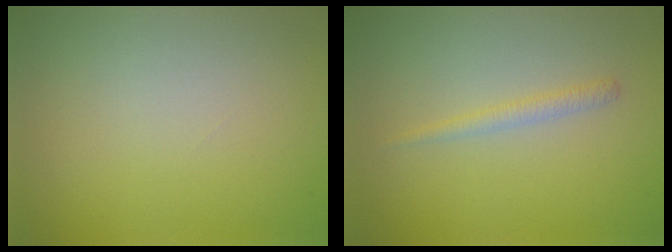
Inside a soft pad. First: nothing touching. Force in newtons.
{"total": 1.2, "press": 1.2, "slide": 0.0}